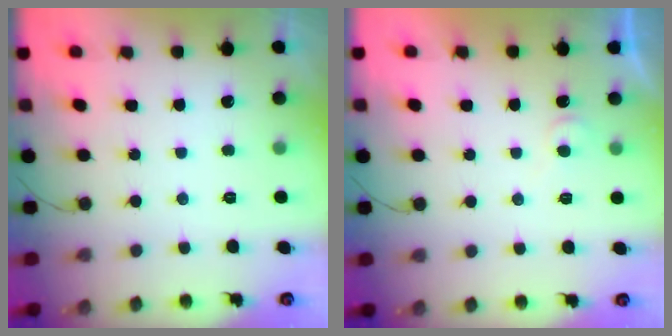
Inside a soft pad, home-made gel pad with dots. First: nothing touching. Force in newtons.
{"total": 4.3, "press": 4.3, "slide": 0.6}